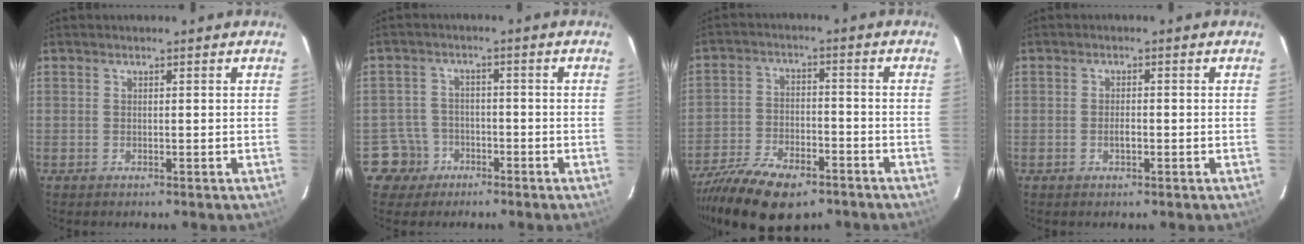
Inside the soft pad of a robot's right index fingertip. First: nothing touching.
{"total": 5.4, "force": [-2.8, 4.6, -0.2], "torque": [-0.009, 0.023, -0.051]}
{"total": 16.5, "force": [-11.9, 6.9, 9.1], "torque": [-0.205, -0.034, -0.203]}
{"total": 1.7, "force": [-0.7, 0.7, 1.4], "torque": [-0.026, 0.000, -0.011]}